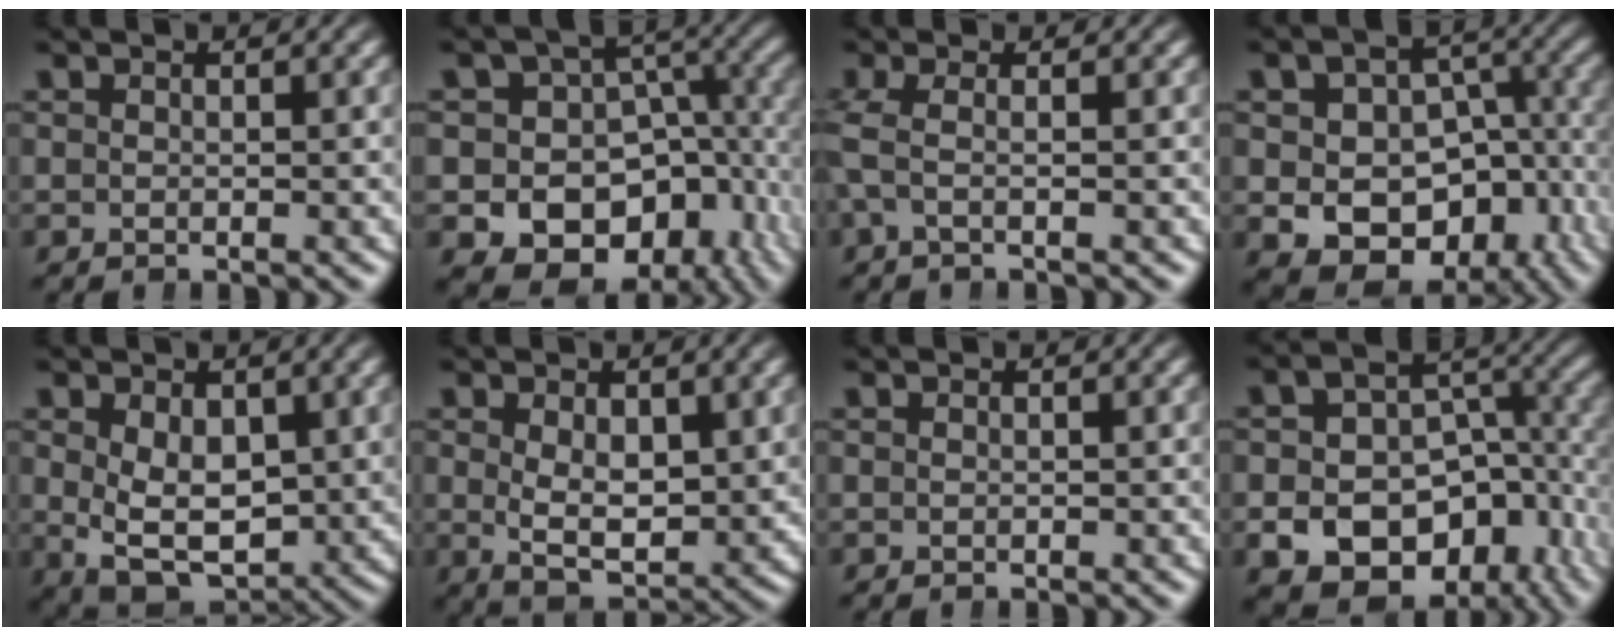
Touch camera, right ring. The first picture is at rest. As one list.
[{"total": 19.4, "force": [-4.7, 16.1, 9.8], "torque": [-0.207, -0.097, -0.053]}, {"total": 2.1, "force": [0.2, 0.5, 2.1], "torque": [-0.050, 0.005, 0.003]}, {"total": 13.2, "force": [-3.6, 10.5, 7.2], "torque": [-0.128, -0.070, -0.030]}, {"total": 8.1, "force": [-1.5, 6.1, 5.1], "torque": [-0.107, -0.047, -0.006]}, {"total": 5.5, "force": [-0.2, 3.7, 4.0], "torque": [-0.067, -0.026, 0.006]}, {"total": 0.0}, {"total": 16.5, "force": [-4.8, 12.9, 9.2], "torque": [-0.165, -0.066, -0.060]}]